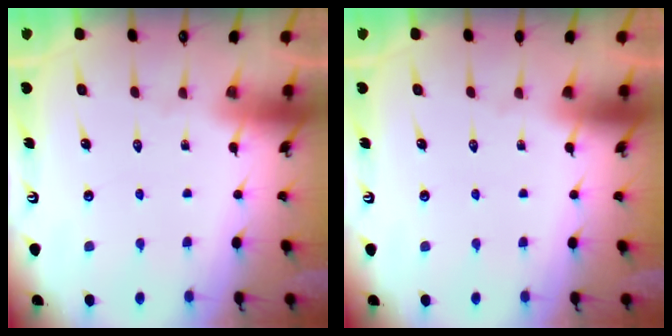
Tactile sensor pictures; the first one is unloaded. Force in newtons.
{"total": 0.0}